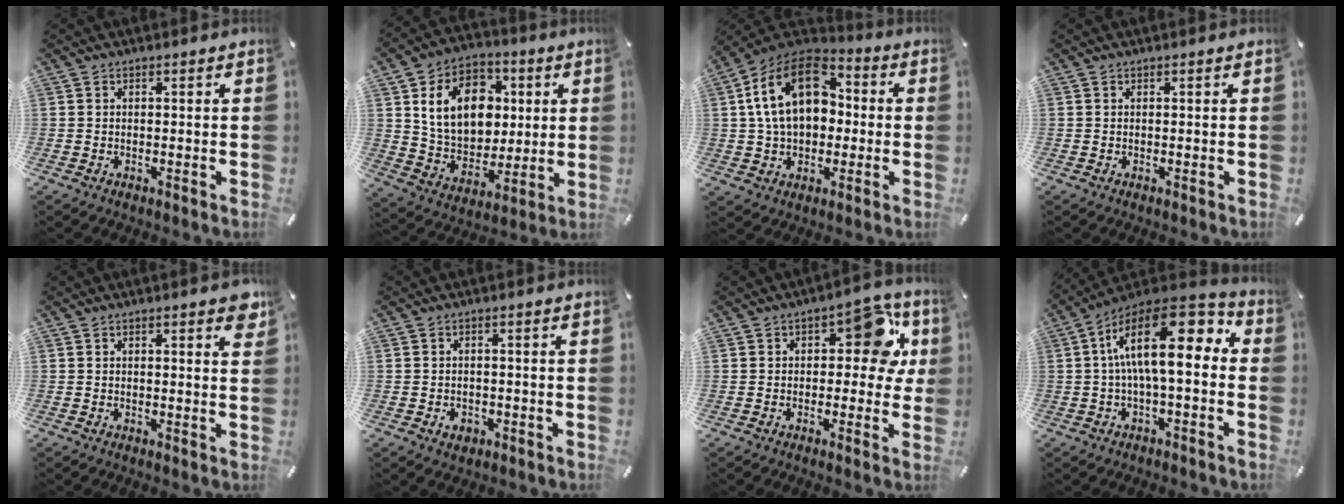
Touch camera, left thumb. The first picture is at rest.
{"total": 16.8, "force": [4.1, 13.3, 9.4], "torque": [-0.169, 0.002, 0.082]}
{"total": 18.1, "force": [3.4, 12.9, 12.1], "torque": [-0.234, 0.000, 0.059]}
{"total": 0.0}
{"total": 2.7, "force": [1.4, 0.8, 2.2], "torque": [-0.024, -0.006, 0.018]}
{"total": 3.2, "force": [-1.4, 2.3, 1.6], "torque": [-0.035, 0.002, -0.027]}
{"total": 13.4, "force": [3.7, 7.4, 10.5], "torque": [-0.119, -0.013, 0.058]}
{"total": 18.5, "force": [2.6, 7.8, 16.6], "torque": [-0.279, -0.014, 0.044]}